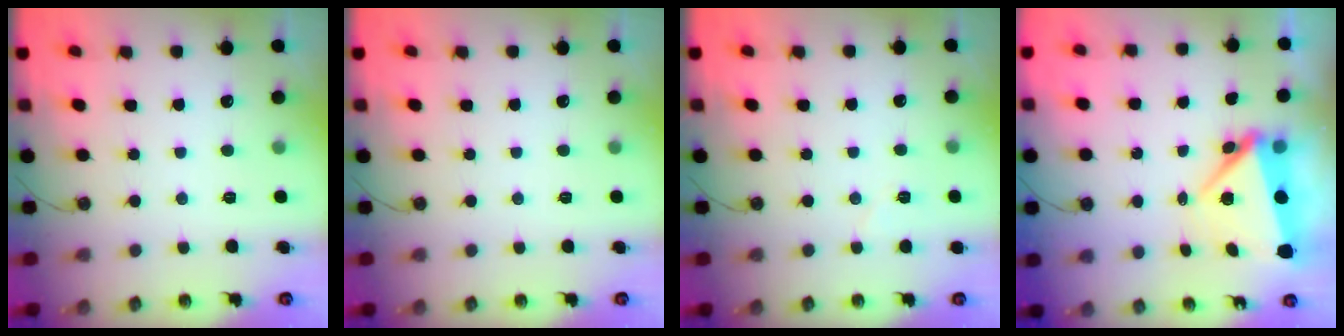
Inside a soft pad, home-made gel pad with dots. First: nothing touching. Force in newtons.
{"total": 0.0}
{"total": 3.8, "press": 3.4, "slide": 1.8}
{"total": 6.8, "press": 6.7, "slide": 1.0}